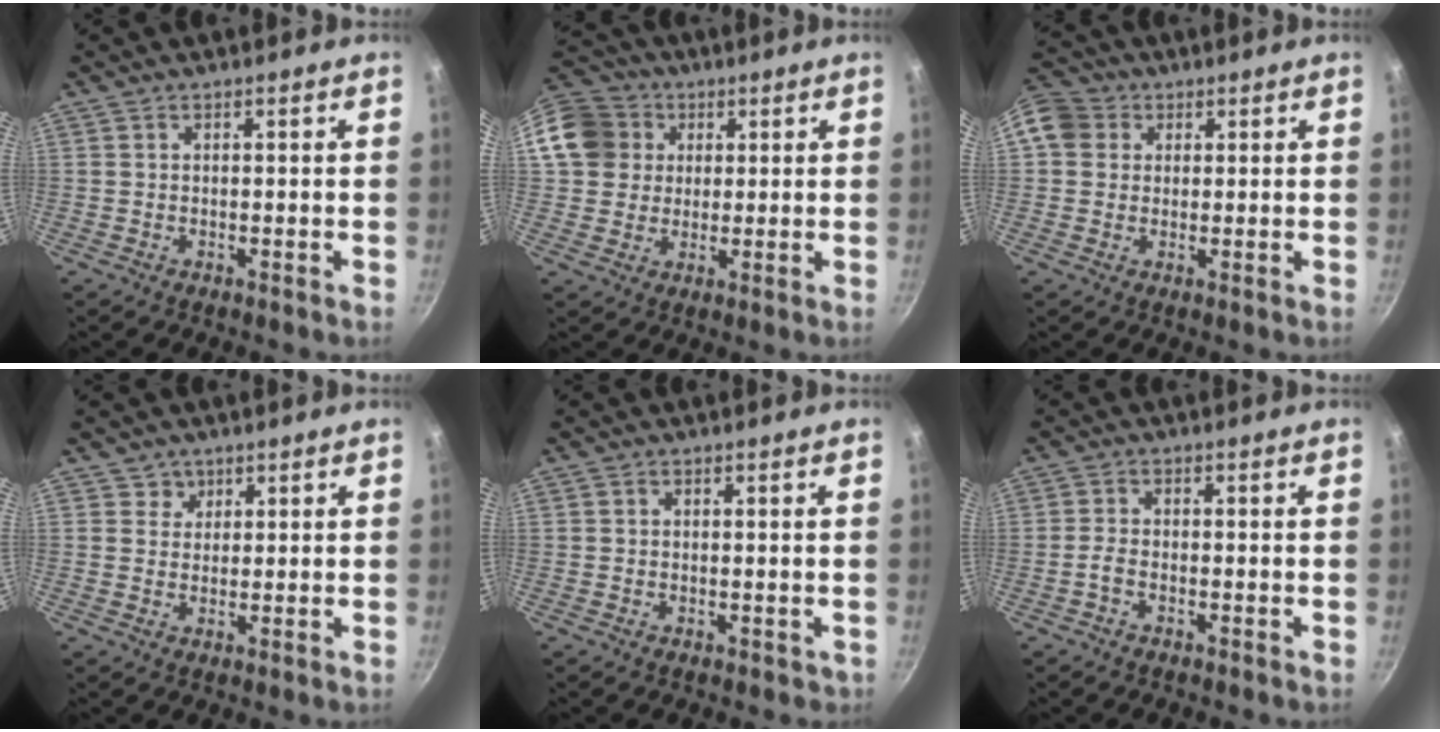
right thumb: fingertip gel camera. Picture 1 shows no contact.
{"total": 13.1, "force": [3.2, 11.6, 5.1], "torque": [-0.085, 0.025, 0.052]}
{"total": 9.7, "force": [2.1, 8.6, 4.0], "torque": [-0.068, 0.020, 0.026]}
{"total": 2.7, "force": [1.3, 2.3, 0.0], "torque": [0.024, 0.000, 0.018]}
{"total": 1.0, "force": [-0.1, 0.9, 0.3], "torque": [0.000, 0.000, -0.001]}
{"total": 2.0, "force": [-1.2, 1.0, 1.3], "torque": [-0.035, 0.013, -0.029]}